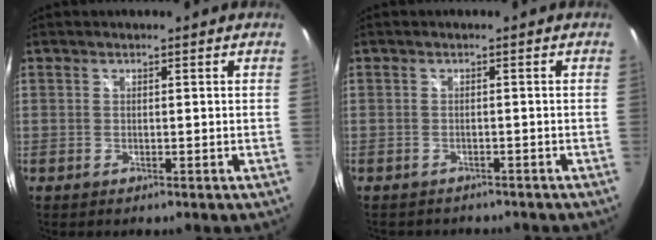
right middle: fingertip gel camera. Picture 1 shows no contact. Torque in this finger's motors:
{"motor_torque": [0.66, -0.83, 0.04, 0.03]}